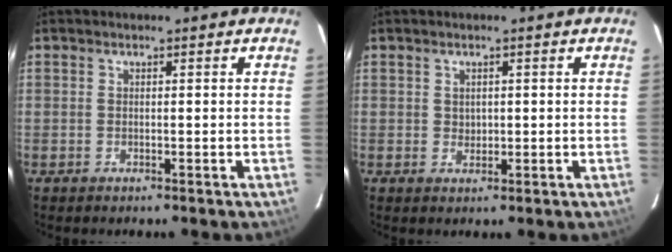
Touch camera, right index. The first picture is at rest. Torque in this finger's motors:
{"motor_torque": [0.00, -0.04, -0.03, 0.00]}